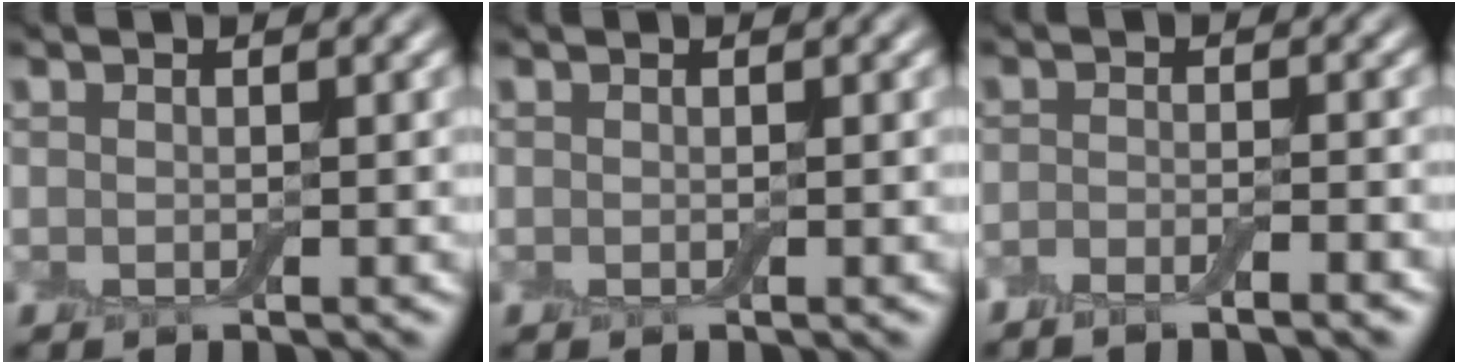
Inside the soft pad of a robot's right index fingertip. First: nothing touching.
{"total": 0.0}
{"total": 2.6, "force": [-1.9, 0.3, 1.7], "torque": [-0.033, 0.003, -0.034]}